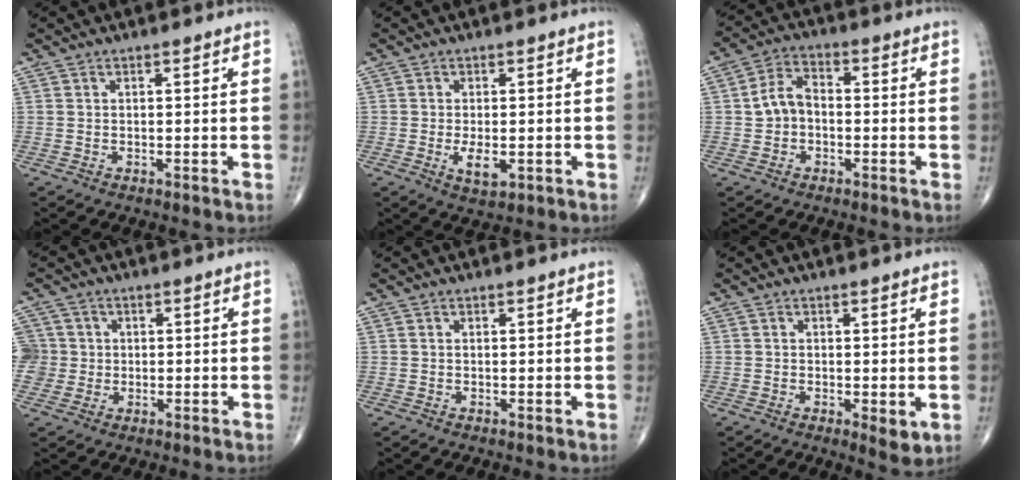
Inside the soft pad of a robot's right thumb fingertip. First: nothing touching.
{"total": 4.2, "force": [-1.0, 1.9, 3.6], "torque": [-0.063, -0.007, -0.014]}
{"total": 6.1, "force": [-0.7, 4.4, 4.1], "torque": [-0.066, 0.025, -0.025]}
{"total": 5.6, "force": [0.0, 5.6, 0.1], "torque": [0.026, 0.014, -0.005]}
{"total": 0.0}
{"total": 3.6, "force": [-0.8, 1.4, 3.3], "torque": [-0.048, -0.011, -0.013]}